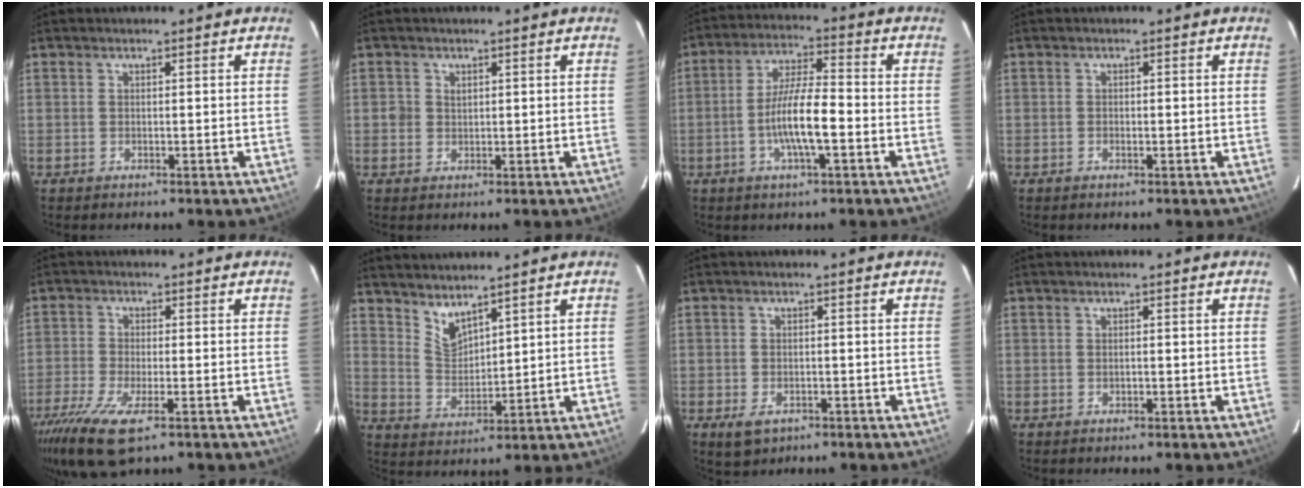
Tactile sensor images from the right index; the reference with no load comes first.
{"total": 1.8, "force": [0.3, 1.8, 0.2], "torque": [-0.002, 0.004, 0.004]}
{"total": 9.3, "force": [-2.8, 1.6, 8.7], "torque": [-0.171, 0.000, -0.053]}
{"total": 0.6, "force": [-0.3, 0.4, 0.4], "torque": [-0.009, -0.001, -0.005]}
{"total": 11.1, "force": [-6.7, 3.1, 8.3], "torque": [-0.189, -0.041, -0.126]}
{"total": 5.4, "force": [4.7, 1.6, 2.3], "torque": [-0.039, -0.007, 0.095]}
{"total": 3.9, "force": [-2.0, 2.5, 2.2], "torque": [-0.049, -0.010, -0.029]}
{"total": 0.5, "force": [-0.2, 0.3, 0.4], "torque": [-0.007, 0.000, -0.002]}